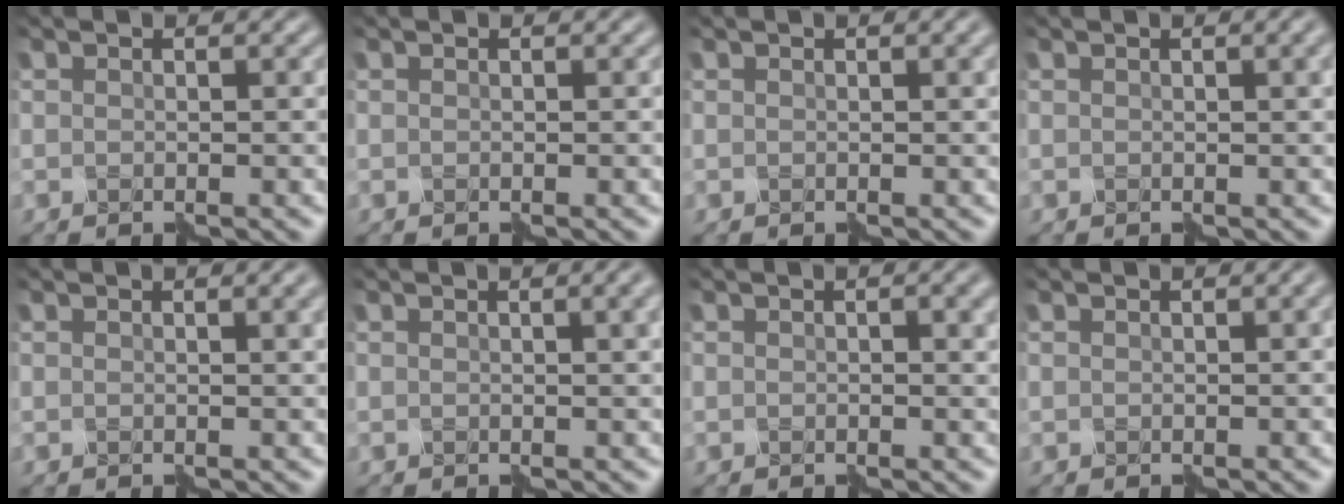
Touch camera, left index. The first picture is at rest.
{"total": 0.0}
{"total": 1.3, "force": [0.5, 0.4, 1.2], "torque": [-0.014, 0.003, 0.004]}
{"total": 2.3, "force": [0.7, 0.9, 2.1], "torque": [-0.016, 0.008, 0.003]}
{"total": 2.2, "force": [0.8, 0.7, 2.0], "torque": [-0.018, 0.006, 0.006]}
{"total": 3.5, "force": [1.1, 1.5, 3.0], "torque": [-0.022, 0.014, 0.000]}
{"total": 1.9, "force": [0.7, 0.5, 1.8], "torque": [-0.023, 0.003, 0.006]}
{"total": 1.4, "force": [0.3, 0.5, 1.3], "torque": [-0.011, 0.001, 0.004]}